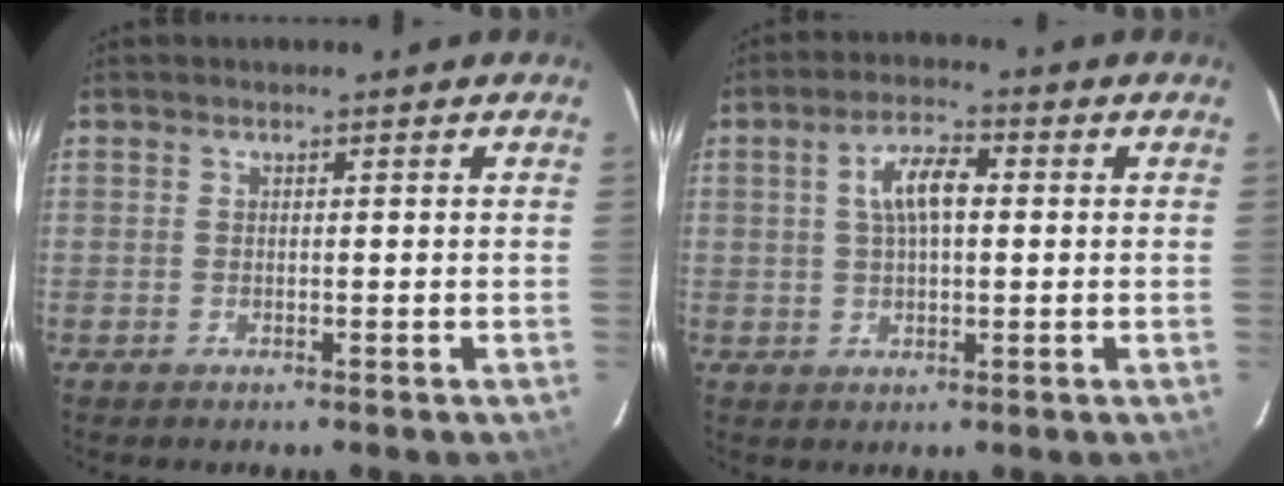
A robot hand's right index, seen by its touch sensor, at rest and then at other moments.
{"total": 6.4, "force": [1.1, 2.8, 5.6], "torque": [-0.107, 0.016, 0.024]}